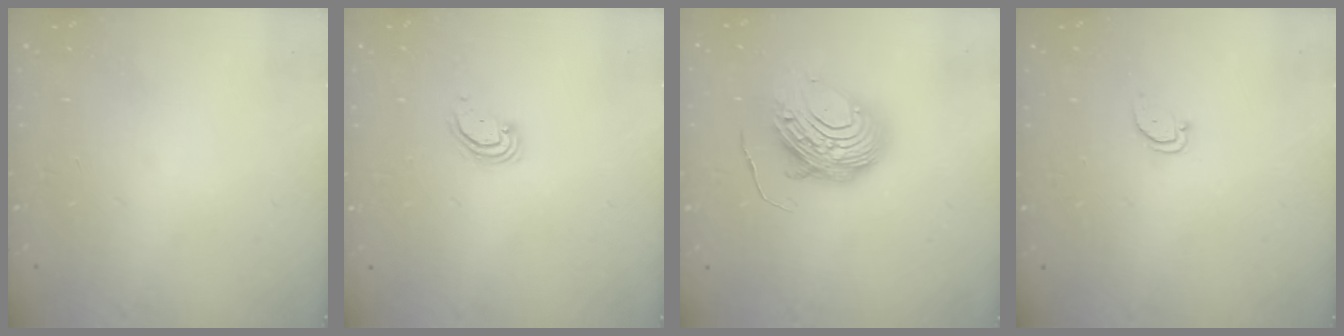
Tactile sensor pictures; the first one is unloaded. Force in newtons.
{"total": 2.8, "press": 2.8, "slide": 0.2}
{"total": 12.8, "press": 12.7, "slide": 1.1}
{"total": 2.2, "press": 2.2, "slide": 0.2}